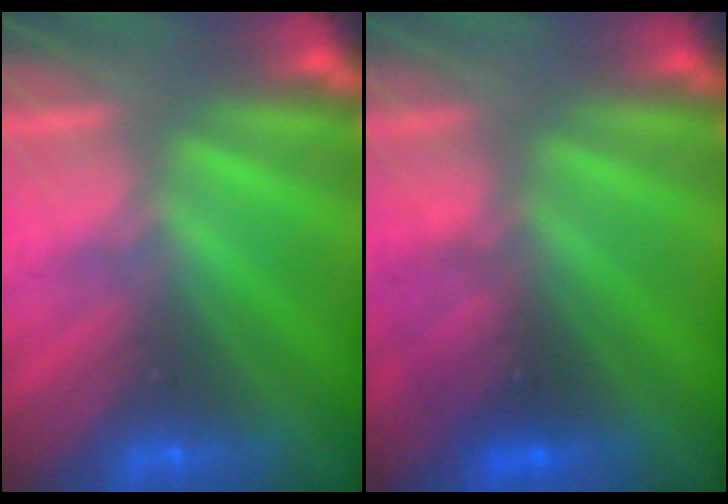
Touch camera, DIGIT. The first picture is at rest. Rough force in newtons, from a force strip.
{"total": 2.8}